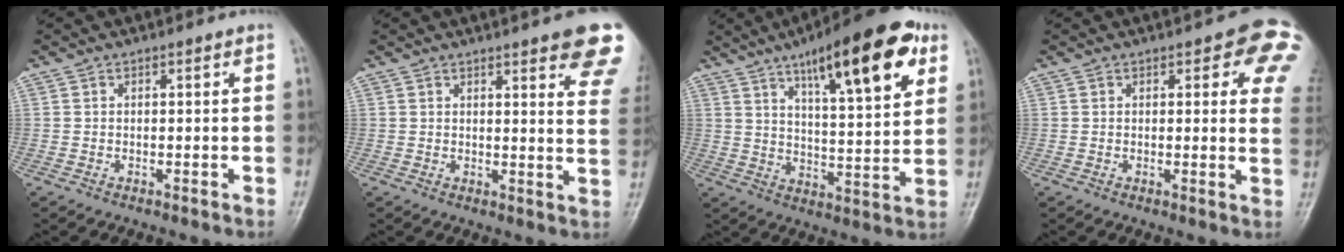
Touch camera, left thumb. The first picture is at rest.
{"total": 14.6, "force": [9.4, 3.3, 10.7], "torque": [-0.108, -0.036, 0.096]}
{"total": 20.1, "force": [10.3, 5.6, 16.3], "torque": [-0.211, -0.030, 0.154]}
{"total": 10.3, "force": [4.4, 3.9, 8.4], "torque": [-0.053, -0.013, 0.038]}